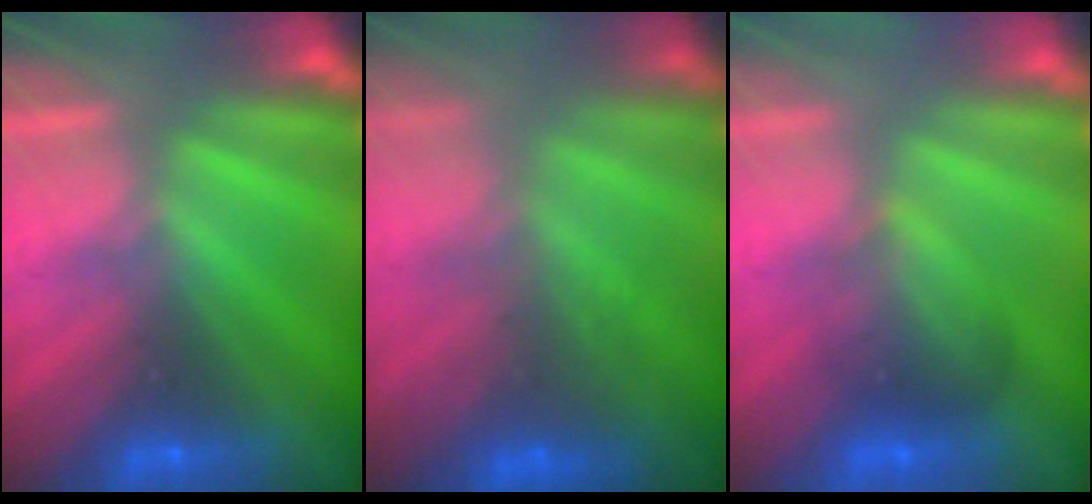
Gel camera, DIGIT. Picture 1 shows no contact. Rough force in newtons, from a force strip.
{"total": 9.1}
{"total": 2.0}